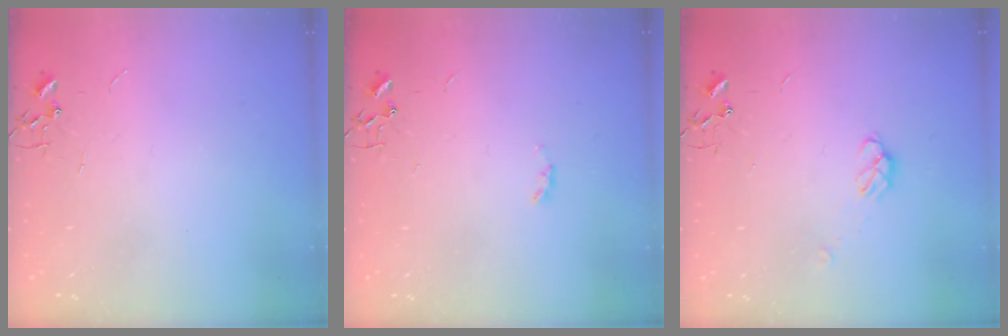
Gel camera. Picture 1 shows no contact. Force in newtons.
{"total": 2.5, "press": 2.4, "slide": 0.4}
{"total": 6.2, "press": 6.2, "slide": 0.8}